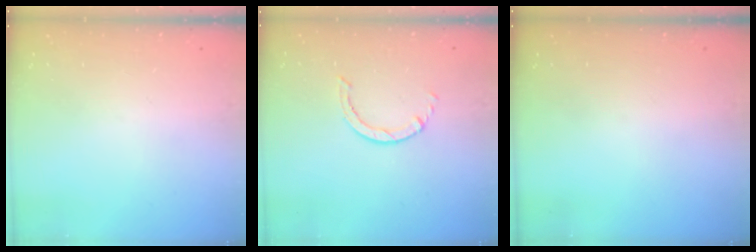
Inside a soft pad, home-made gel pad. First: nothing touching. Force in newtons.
{"total": 0.6, "press": 0.6, "slide": 0.1}
{"total": 0.0}